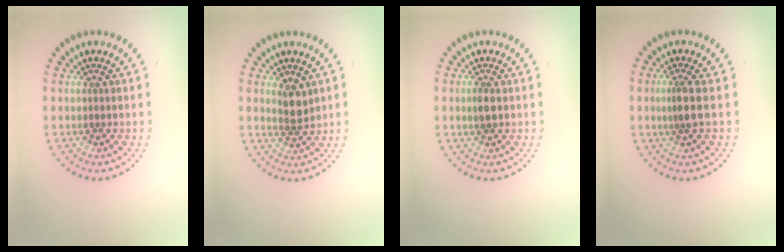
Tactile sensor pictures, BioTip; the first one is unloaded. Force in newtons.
{"total": 1.9, "press": 1.7, "slide": 0.9}
{"total": 1.3, "press": 1.3, "slide": 0.2}
{"total": 2.0, "press": 1.5, "slide": 1.3}